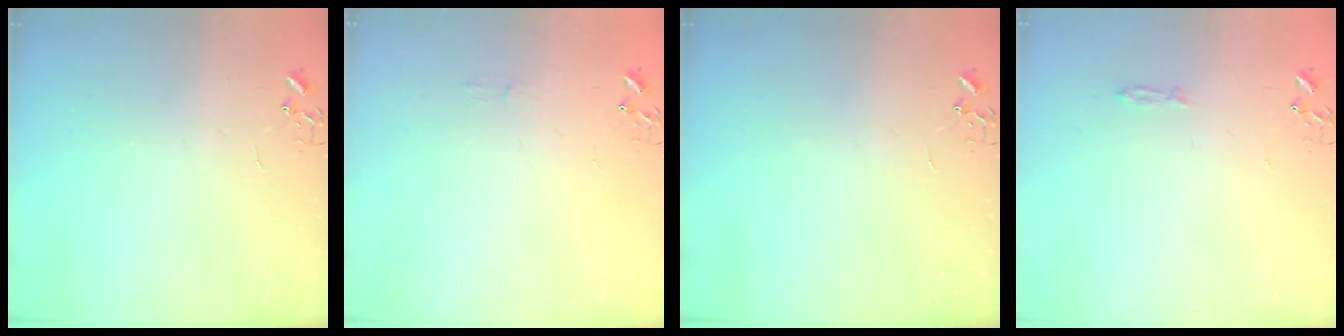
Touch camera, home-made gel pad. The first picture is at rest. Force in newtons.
{"total": 3.9, "press": 3.9, "slide": 0.5}
{"total": 0.0}
{"total": 3.5, "press": 3.5, "slide": 0.5}